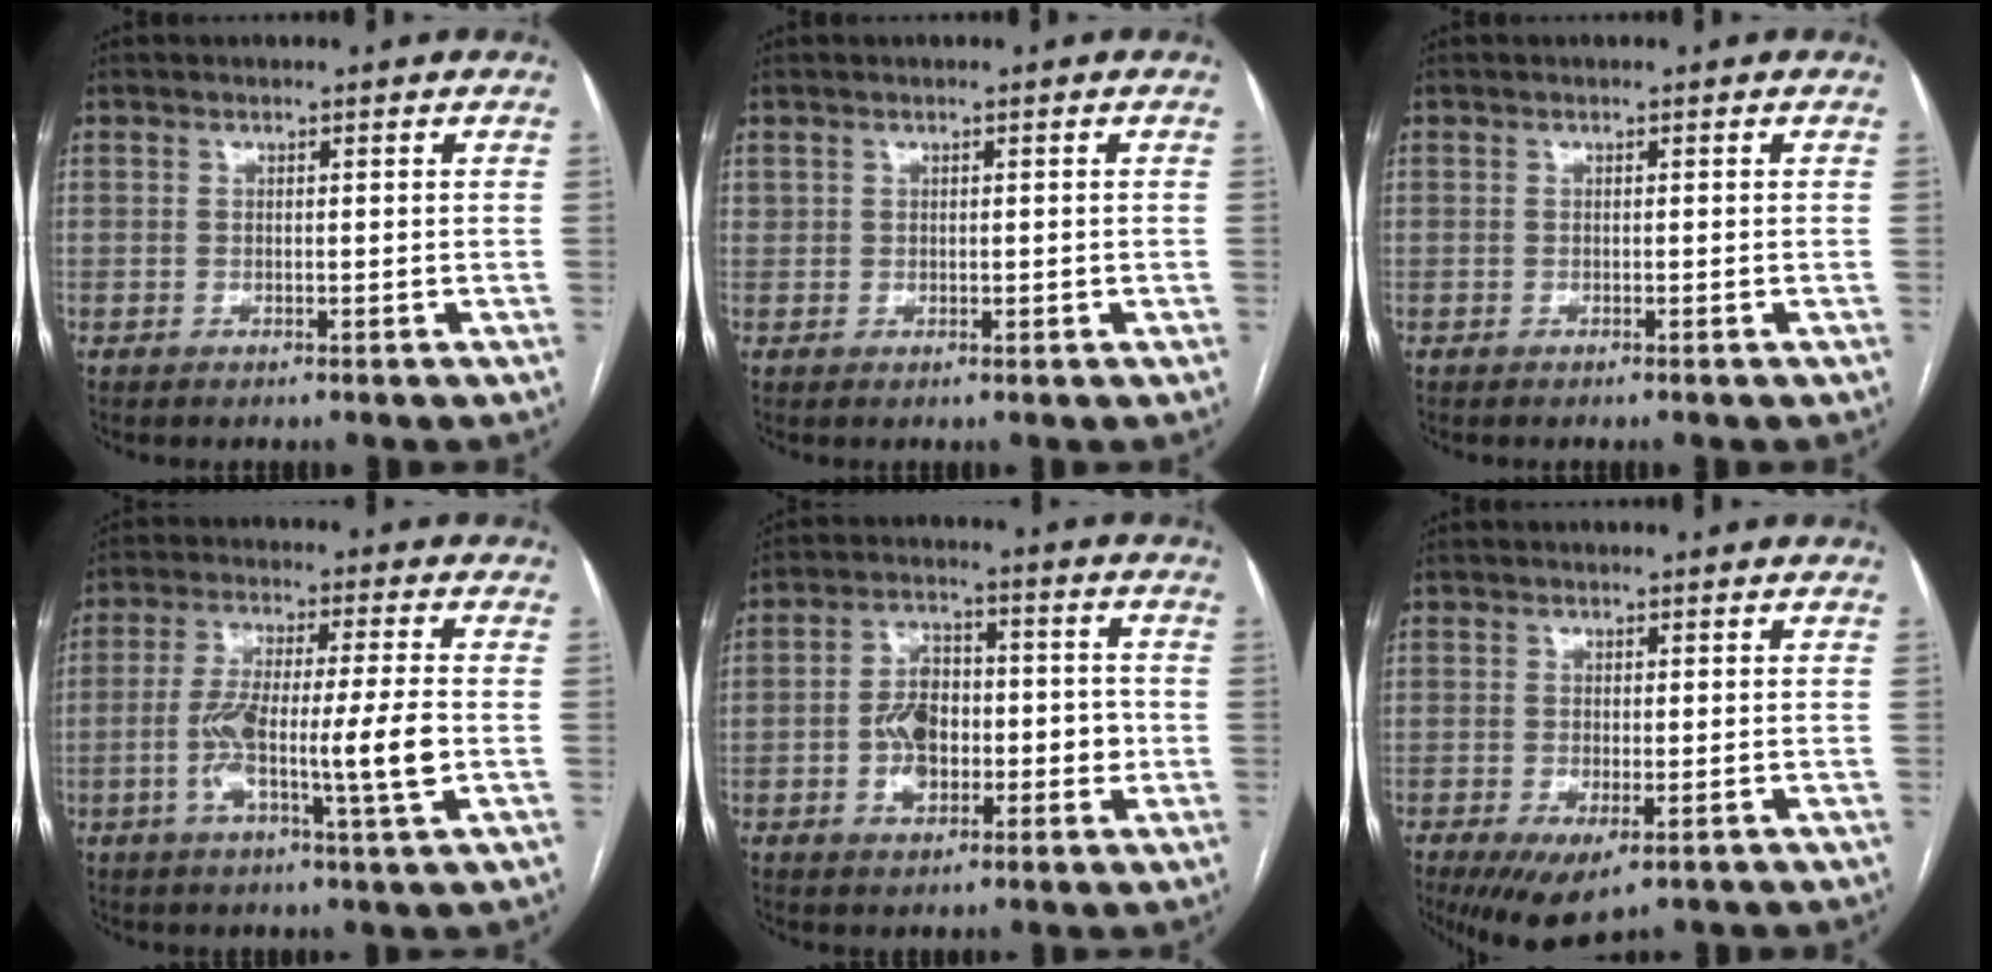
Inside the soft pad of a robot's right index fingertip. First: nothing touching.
{"total": 1.0, "force": [0.3, 0.8, 0.5], "torque": [-0.012, 0.005, 0.011]}
{"total": 0.0}
{"total": 12.1, "force": [-2.2, 0.5, 11.9], "torque": [-0.218, 0.002, -0.044]}
{"total": 9.5, "force": [-1.6, 5.6, 7.4], "torque": [-0.131, 0.031, -0.024]}
{"total": 6.1, "force": [-3.2, 2.2, 4.7], "torque": [-0.070, -0.016, -0.046]}